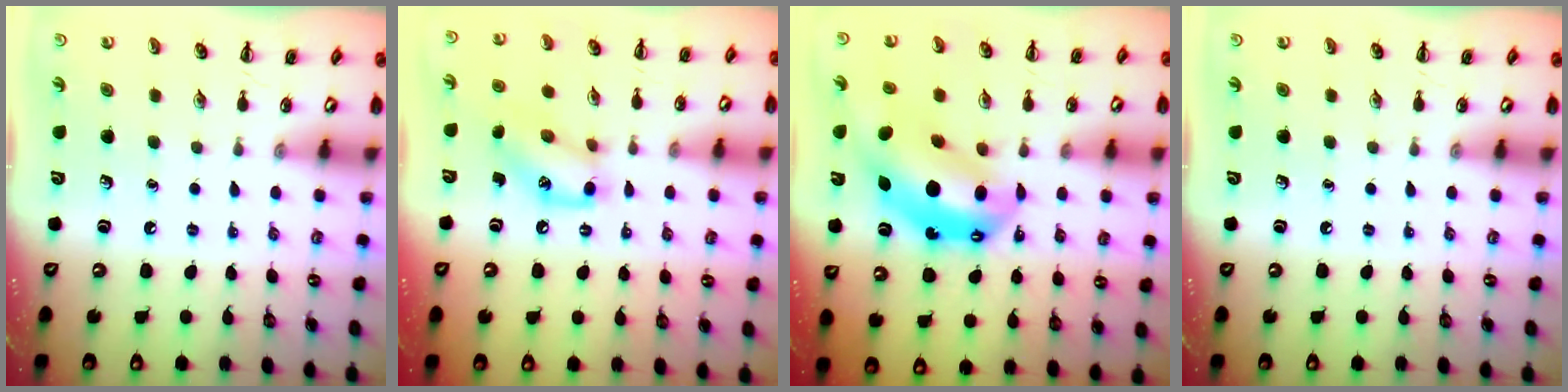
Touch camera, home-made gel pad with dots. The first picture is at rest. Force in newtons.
{"total": 11.7, "press": 11.7, "slide": 0.8}
{"total": 14.9, "press": 14.2, "slide": 4.3}
{"total": 0.0}